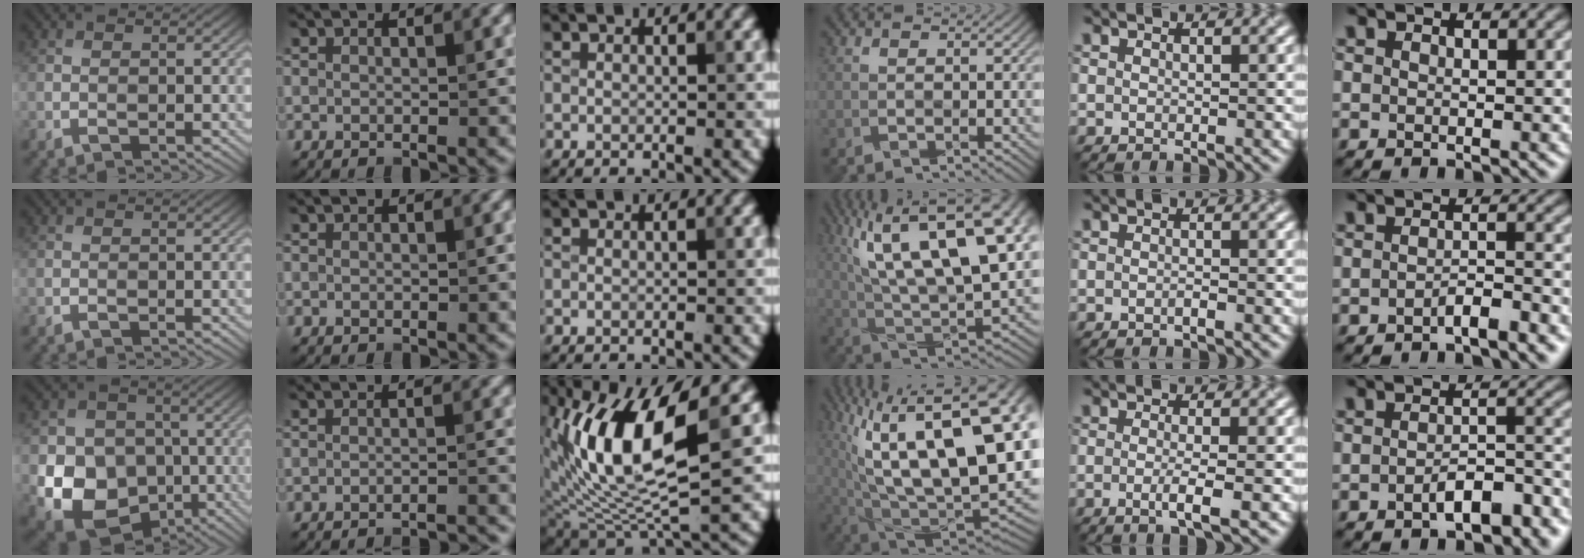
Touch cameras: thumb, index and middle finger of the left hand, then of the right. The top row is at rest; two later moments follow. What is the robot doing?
{"motion": "wrap", "object": "bandage"}